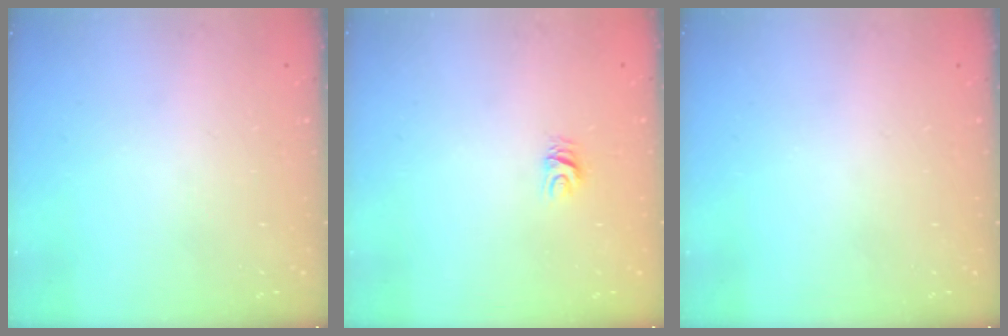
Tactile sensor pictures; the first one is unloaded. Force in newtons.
{"total": 5.7, "press": 5.7, "slide": 0.4}
{"total": 0.0}